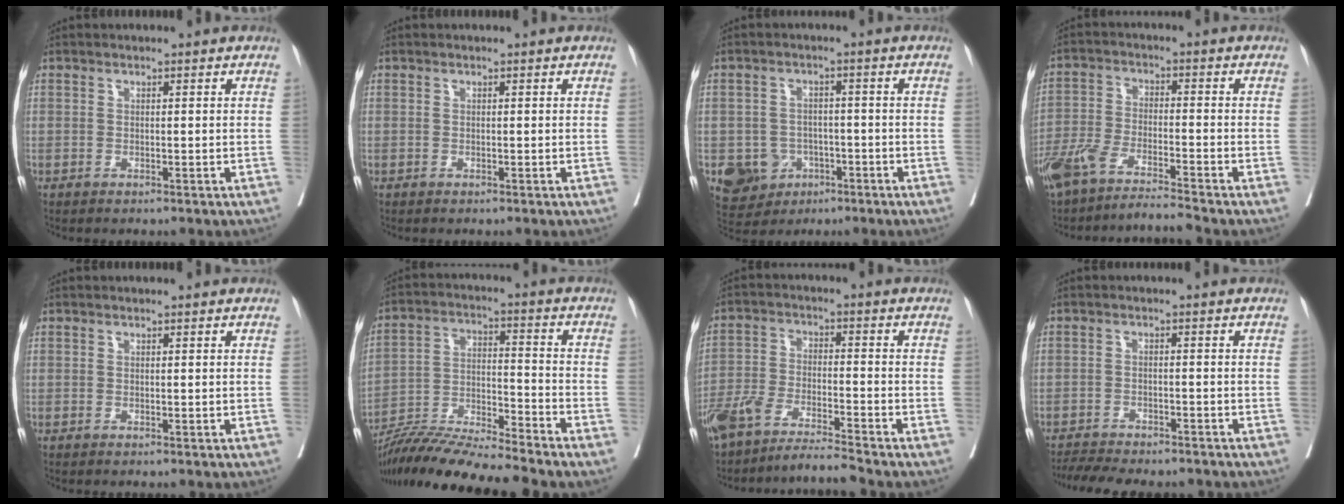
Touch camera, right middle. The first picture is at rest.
{"total": 0.0}
{"total": 6.7, "force": [-2.7, 5.9, 1.7], "torque": [-0.028, 0.006, -0.032]}
{"total": 8.1, "force": [-7.2, -0.7, 3.6], "torque": [-0.066, -0.010, -0.134]}
{"total": 0.0}
{"total": 13.6, "force": [-12.5, -1.7, 5.1], "torque": [-0.083, -0.004, -0.229]}
{"total": 8.1, "force": [-7.4, -1.0, 3.2], "torque": [-0.058, -0.009, -0.136]}
{"total": 9.9, "force": [-9.1, 1.8, 3.5], "torque": [-0.053, -0.001, -0.130]}